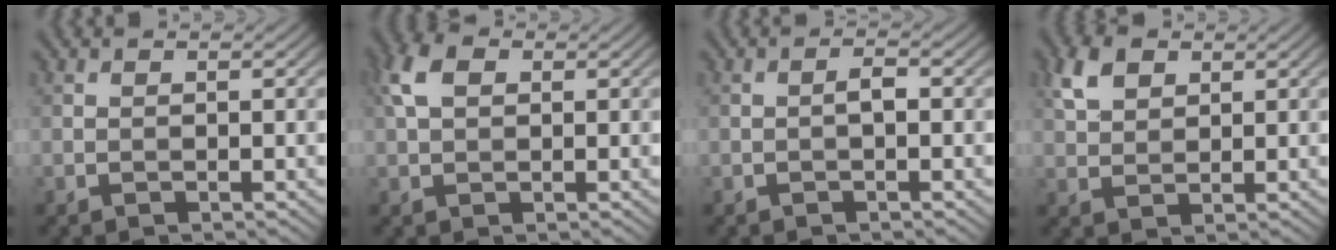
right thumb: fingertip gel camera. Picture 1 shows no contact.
{"total": 4.3, "force": [1.4, 2.8, 3.0], "torque": [-0.075, 0.013, 0.021]}
{"total": 1.2, "force": [-0.3, 0.2, 1.1], "torque": [-0.020, 0.006, -0.007]}
{"total": 4.4, "force": [2.3, 2.8, 2.5], "torque": [-0.058, 0.006, 0.044]}